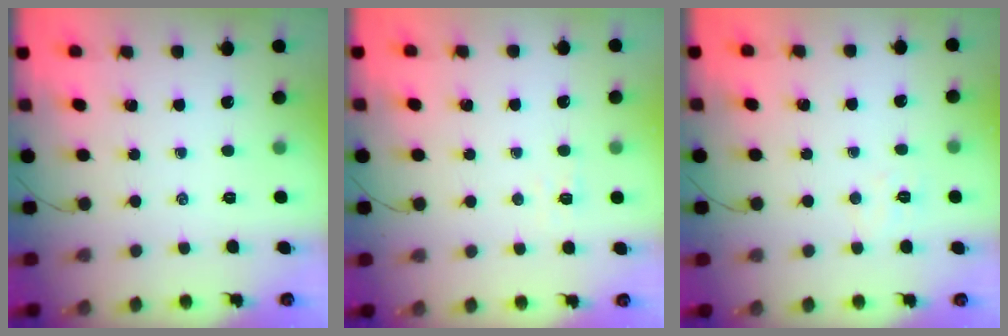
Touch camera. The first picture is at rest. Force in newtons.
{"total": 2.3, "press": 2.1, "slide": 0.8}
{"total": 3.6, "press": 3.5, "slide": 0.8}